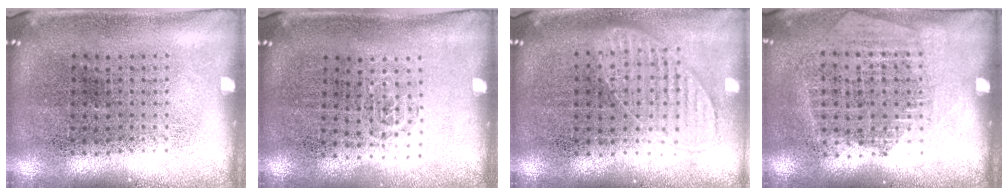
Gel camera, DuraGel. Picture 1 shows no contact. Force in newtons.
{"total": 0.6, "press": 0.4, "slide": 0.4}
{"total": 1.0, "press": 0.9, "slide": 0.2}
{"total": 1.2, "press": 1.1, "slide": 0.6}